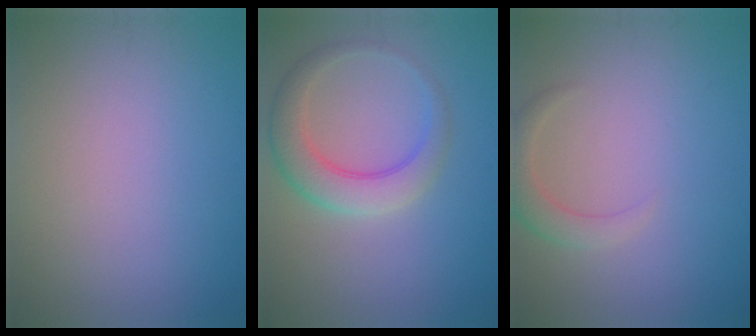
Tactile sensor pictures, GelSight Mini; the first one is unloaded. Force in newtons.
{"total": 4.3, "press": 4.3, "slide": 0.3}
{"total": 2.2, "press": 2.2, "slide": 0.2}